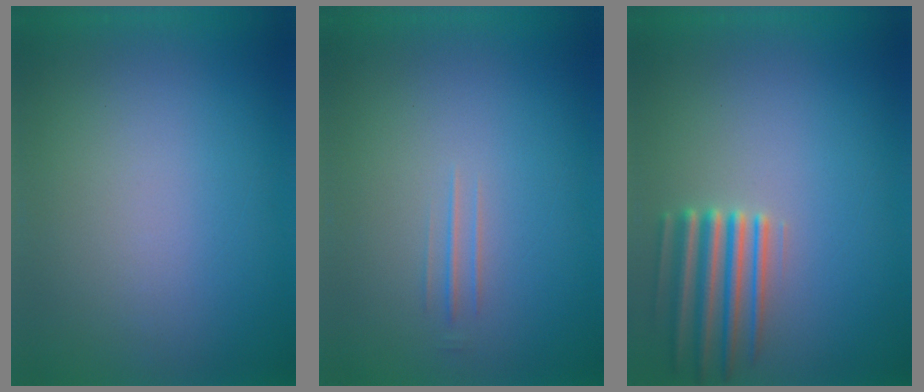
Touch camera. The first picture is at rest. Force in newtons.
{"total": 1.2}
{"total": 4.2}